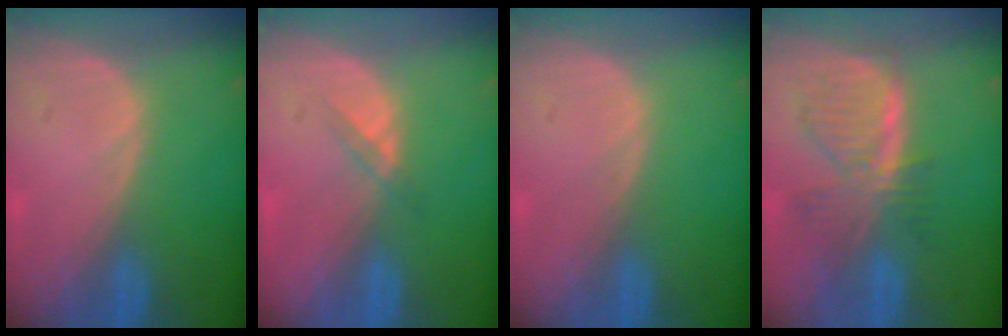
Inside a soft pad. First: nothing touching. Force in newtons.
{"total": 1.8, "press": 1.4, "slide": 1.0}
{"total": 0.0}
{"total": 7.7, "press": 6.9, "slide": 3.3}